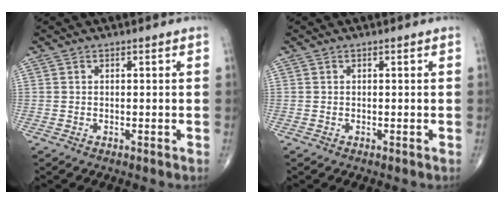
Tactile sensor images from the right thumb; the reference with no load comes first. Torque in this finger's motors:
{"motor_torque": [-0.01, 0.01, -0.03, 0.03, 0.00]}